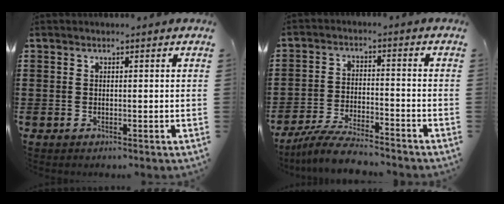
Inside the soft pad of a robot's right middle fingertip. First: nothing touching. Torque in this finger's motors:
{"motor_torque": [1.29, -0.85, 0.24, 0.04]}